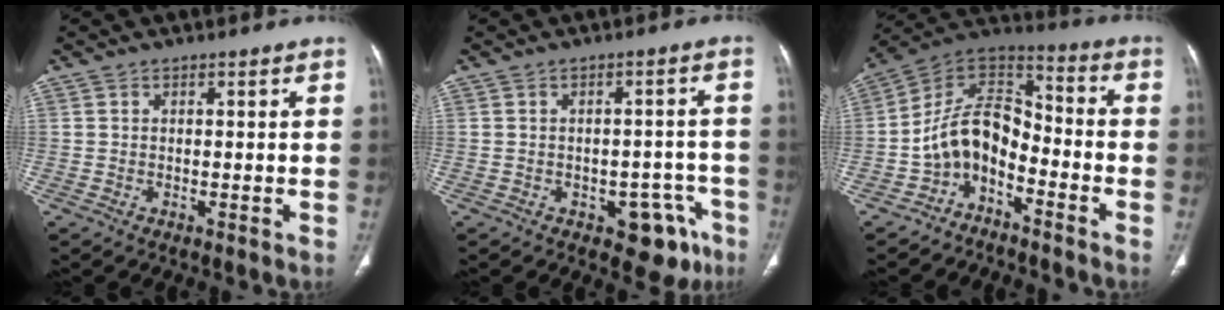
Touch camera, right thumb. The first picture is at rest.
{"total": 8.3, "force": [-4.4, 4.8, 5.0], "torque": [-0.021, 0.032, -0.050]}
{"total": 11.3, "force": [-5.4, 7.2, 6.8], "torque": [-0.099, 0.088, -0.112]}